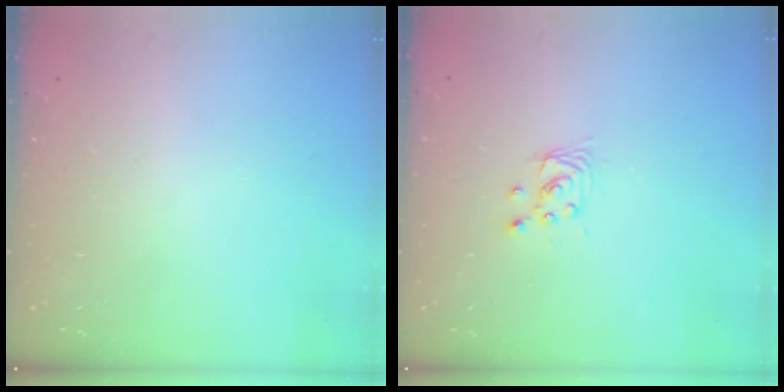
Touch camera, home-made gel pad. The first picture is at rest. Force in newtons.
{"total": 2.8, "press": 2.8, "slide": 0.2}